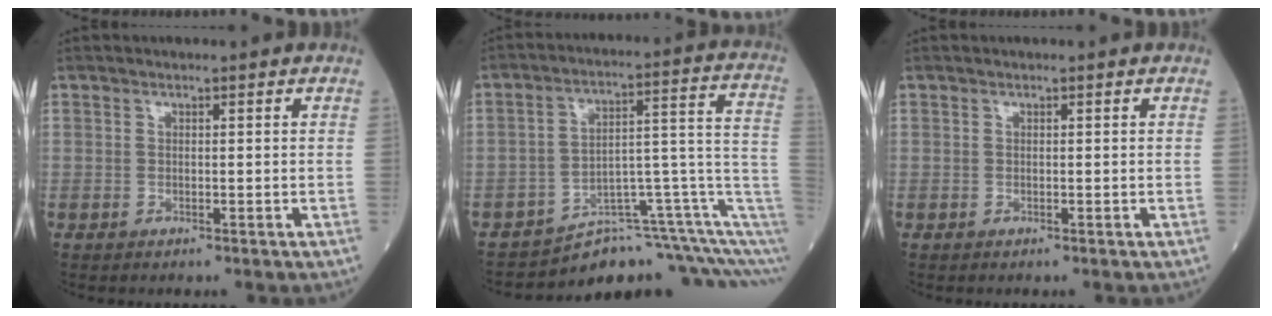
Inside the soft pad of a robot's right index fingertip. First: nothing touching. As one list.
[{"total": 13.7, "force": [-11.5, 0.9, 7.4], "torque": [-0.068, 0.097, -0.165]}, {"total": 0.0}]